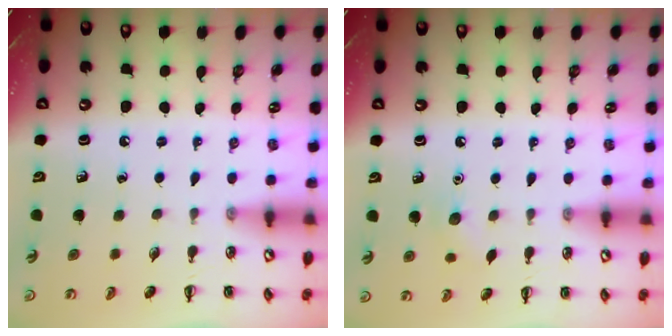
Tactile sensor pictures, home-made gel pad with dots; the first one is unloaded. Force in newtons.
{"total": 5.9, "press": 5.7, "slide": 1.4}